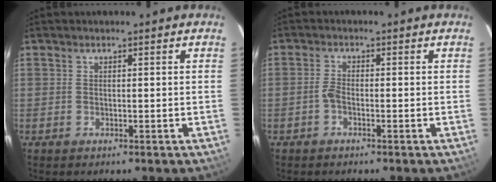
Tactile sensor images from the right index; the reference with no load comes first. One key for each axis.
{"total": 1.7, "fx": -1.0, "fy": 0.6, "fz": 1.2, "tx": -0.030, "ty": 0.005, "tz": -0.023}